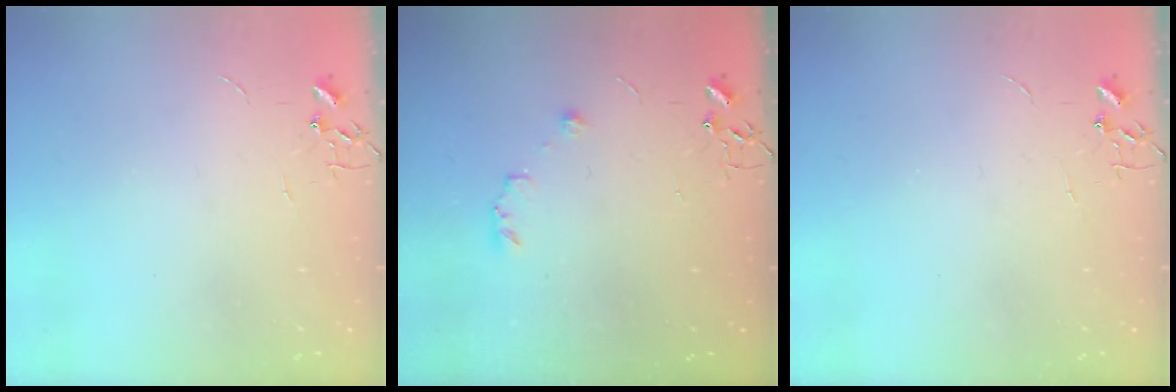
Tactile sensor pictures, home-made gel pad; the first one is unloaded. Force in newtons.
{"total": 5.8, "press": 5.8, "slide": 0.5}
{"total": 0.0}